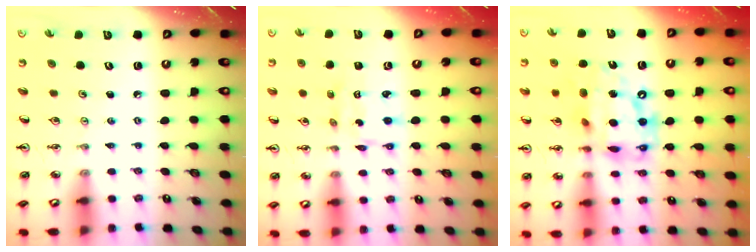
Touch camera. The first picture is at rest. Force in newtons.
{"total": 3.8, "press": 3.7, "slide": 0.4}
{"total": 16.8, "press": 16.8, "slide": 1.6}